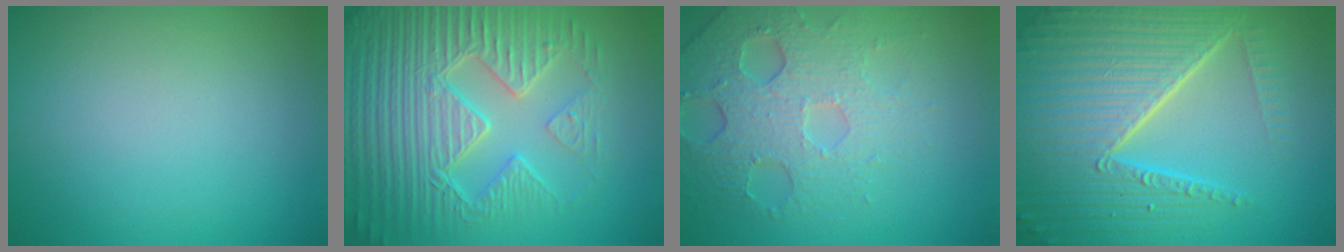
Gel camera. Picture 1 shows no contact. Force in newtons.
{"total": 8.7, "press": 6.5, "slide": 5.8}
{"total": 5.8, "press": 4.5, "slide": 3.7}
{"total": 10.1, "press": 6.3, "slide": 7.8}